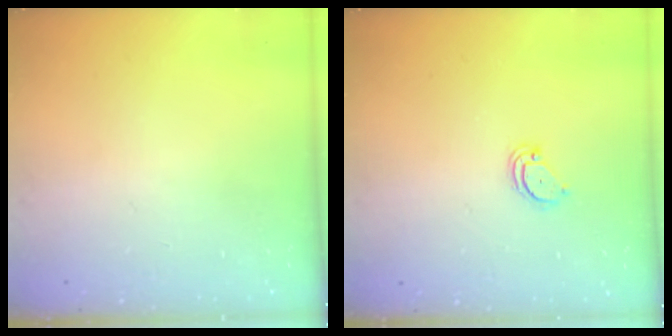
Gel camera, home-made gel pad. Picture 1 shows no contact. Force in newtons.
{"total": 2.6, "press": 2.6, "slide": 0.2}